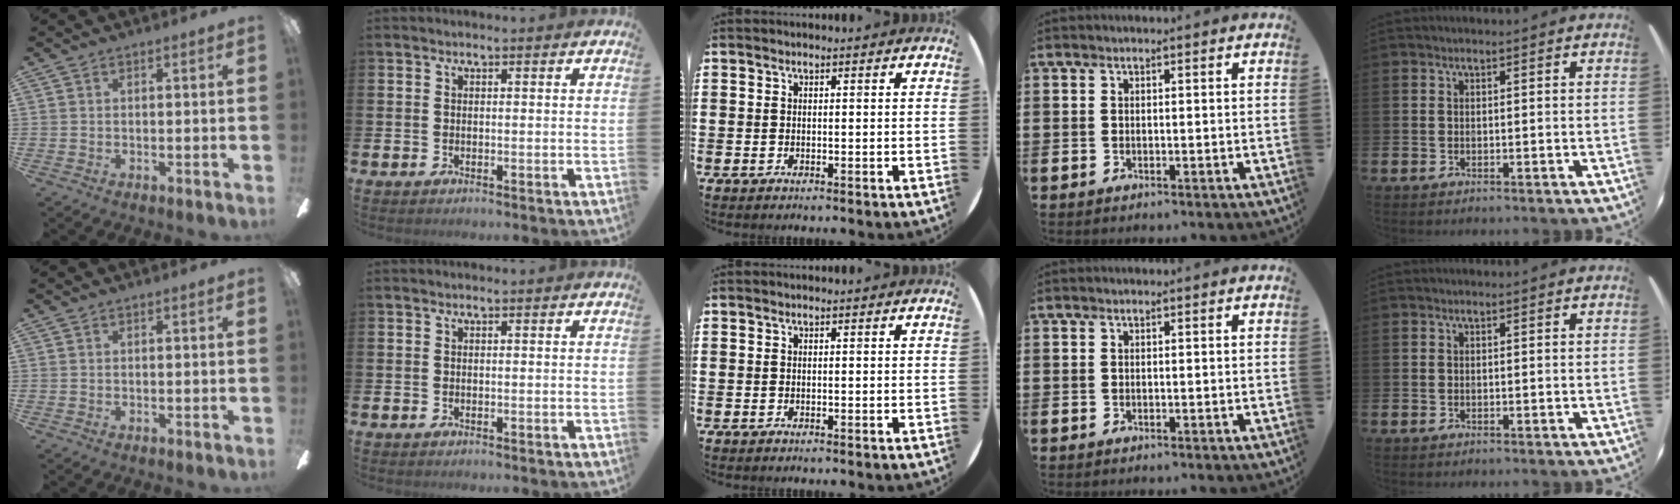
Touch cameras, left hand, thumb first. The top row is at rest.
{}